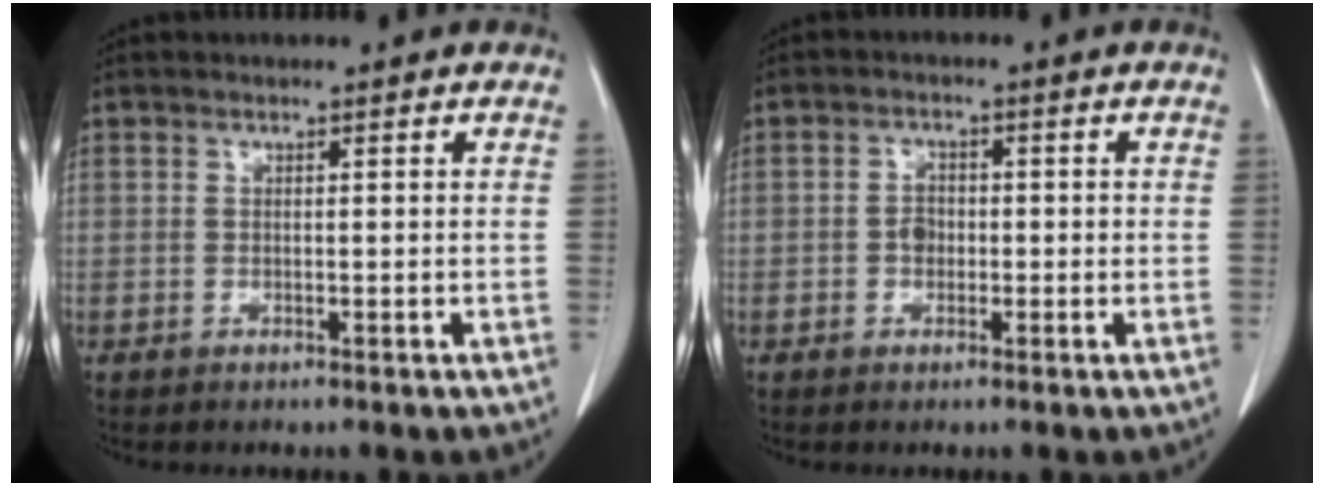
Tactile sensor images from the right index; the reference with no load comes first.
{"total": 2.3, "force": [-0.4, 1.8, 1.4], "torque": [-0.024, 0.006, -0.008]}